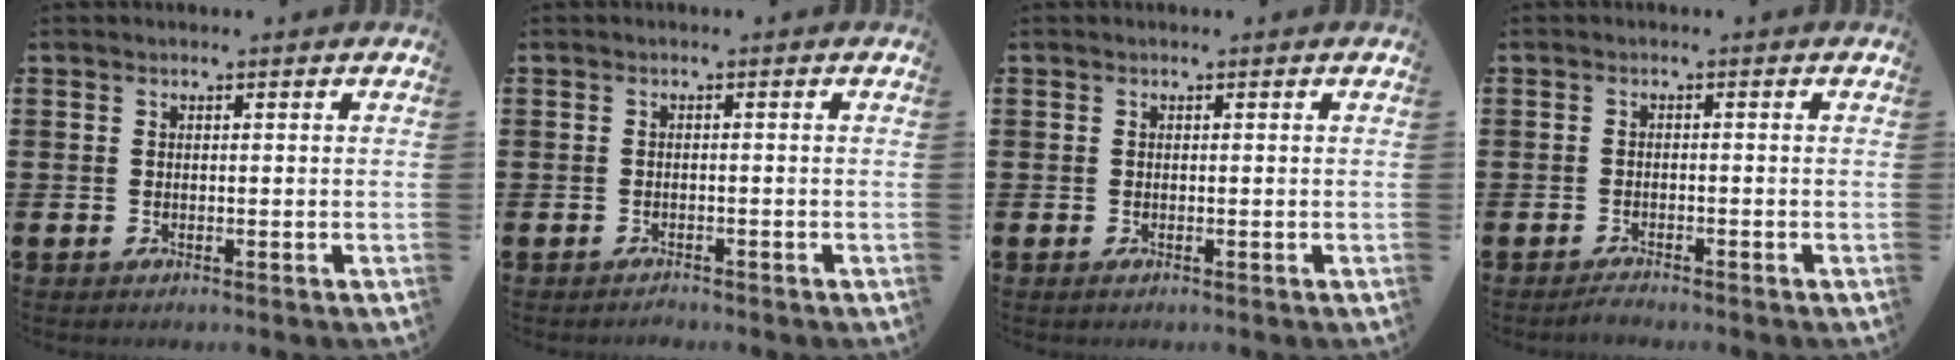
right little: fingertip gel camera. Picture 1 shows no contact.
{"total": 0.6, "force": [-0.6, 0.1, -0.1], "torque": [-0.002, 0.000, -0.013]}
{"total": 0.0}
{"total": 1.1, "force": [-1.1, 0.1, 0.1], "torque": [-0.007, 0.000, -0.021]}